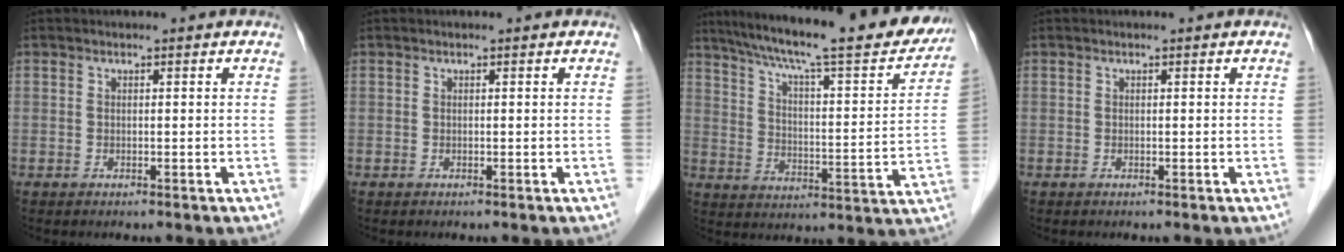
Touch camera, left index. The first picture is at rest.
{"total": 0.0}
{"total": 25.9, "force": [22.0, 2.9, 13.3], "torque": [-0.214, -0.018, 0.298]}
{"total": 0.0}